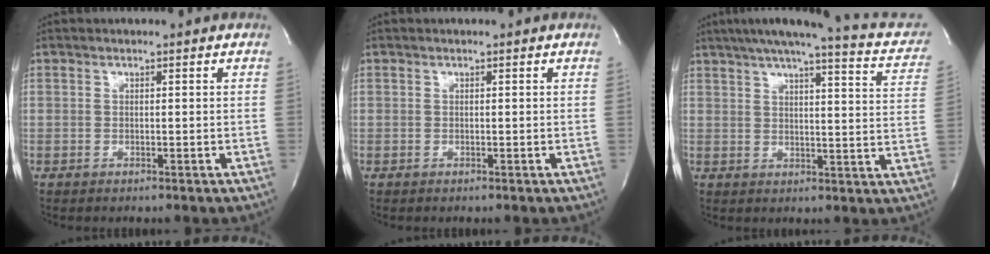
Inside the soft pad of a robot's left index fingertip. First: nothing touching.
{"total": 0.0}
{"total": 19.2, "force": [15.4, 3.2, 11.1], "torque": [-0.150, 0.009, 0.175]}